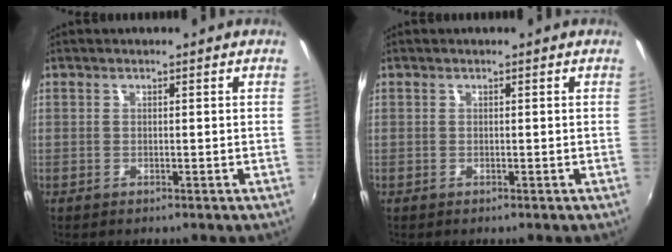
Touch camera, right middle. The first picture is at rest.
{"total": 0.0}